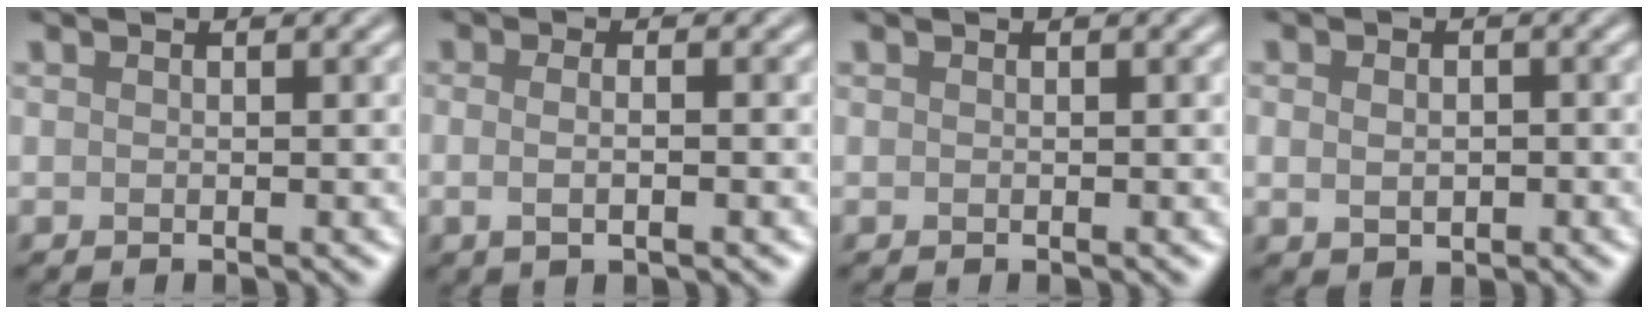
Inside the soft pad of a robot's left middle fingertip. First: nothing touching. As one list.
[{"total": 2.7, "force": [-0.1, 1.2, 2.4], "torque": [-0.023, -0.005, -0.013]}, {"total": 0.0}, {"total": 2.0, "force": [-0.1, 1.5, 1.3], "torque": [-0.021, -0.003, 0.005]}]